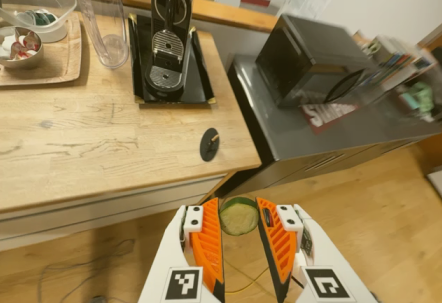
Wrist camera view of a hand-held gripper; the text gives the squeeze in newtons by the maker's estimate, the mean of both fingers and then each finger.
{"total": 7.3, "left": 7.5, "right": 7.1}